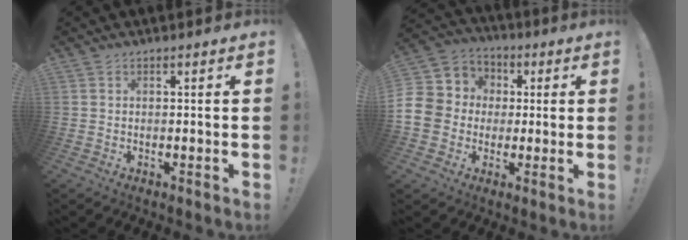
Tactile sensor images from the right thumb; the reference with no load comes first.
{"total": 12.4, "force": [-0.9, 11.4, 4.7], "torque": [-0.083, 0.013, -0.011]}